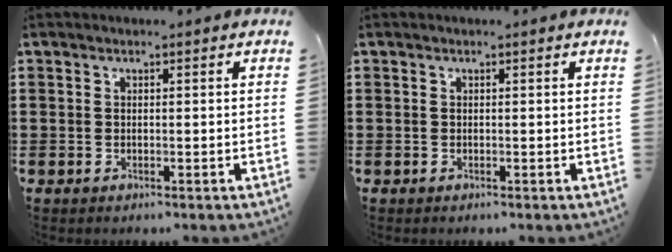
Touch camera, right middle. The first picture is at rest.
{"total": 0.0}